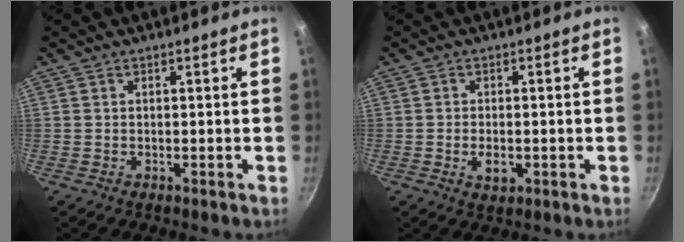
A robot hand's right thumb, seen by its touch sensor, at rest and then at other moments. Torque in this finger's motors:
{"motor_torque": [-0.26, 0.11, -0.23, -0.17, -0.03]}